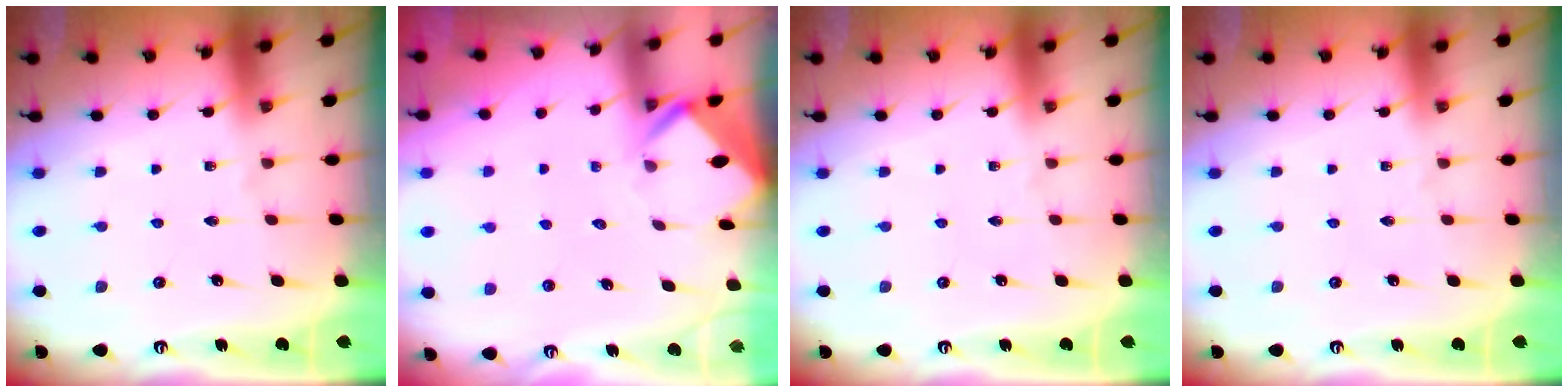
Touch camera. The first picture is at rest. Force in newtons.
{"total": 2.8, "press": 2.8, "slide": 0.1}
{"total": 0.0}
{"total": 0.0}